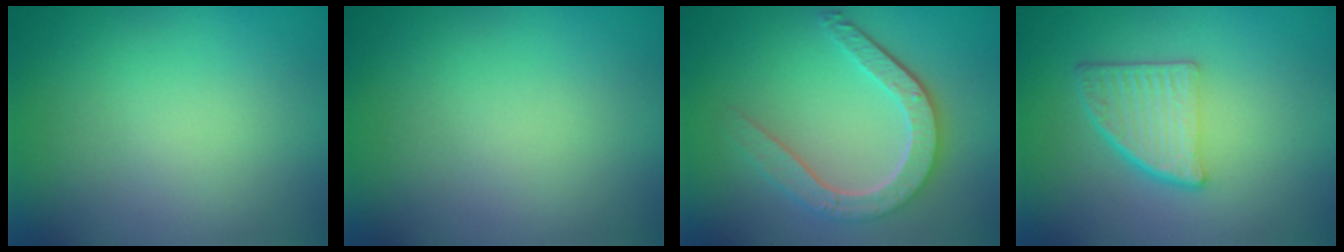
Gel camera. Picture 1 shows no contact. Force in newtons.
{"total": 0.0}
{"total": 4.9, "press": 3.7, "slide": 3.1}
{"total": 4.8, "press": 3.3, "slide": 3.6}